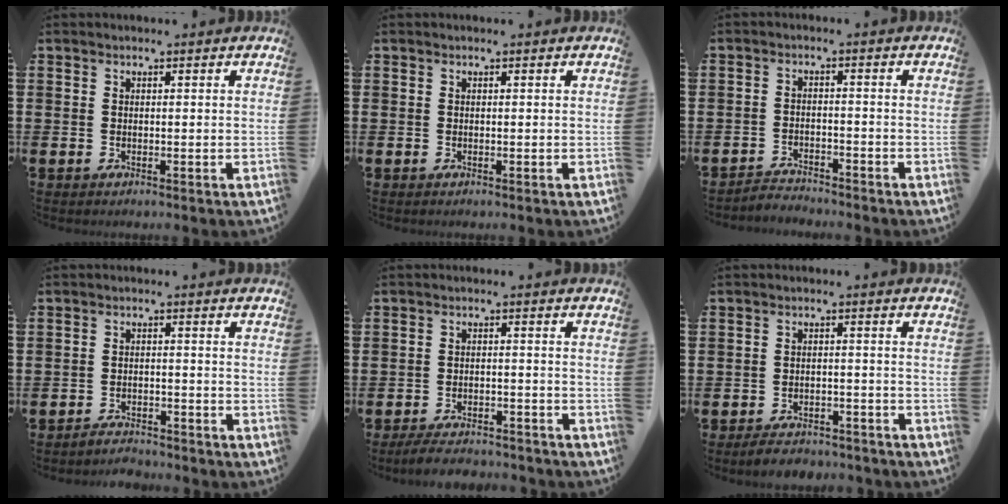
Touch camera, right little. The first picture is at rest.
{"total": 0.0}
{"total": 2.4, "force": [-2.4, 0.2, -0.2], "torque": [-0.003, 0.002, -0.052]}
{"total": 2.4, "force": [-2.4, 0.1, -0.2], "torque": [-0.006, 0.005, -0.053]}
{"total": 3.2, "force": [-3.1, 0.3, 0.7], "torque": [-0.013, 0.006, -0.063]}
{"total": 2.8, "force": [-2.8, 0.3, 0.3], "torque": [-0.010, 0.008, -0.059]}